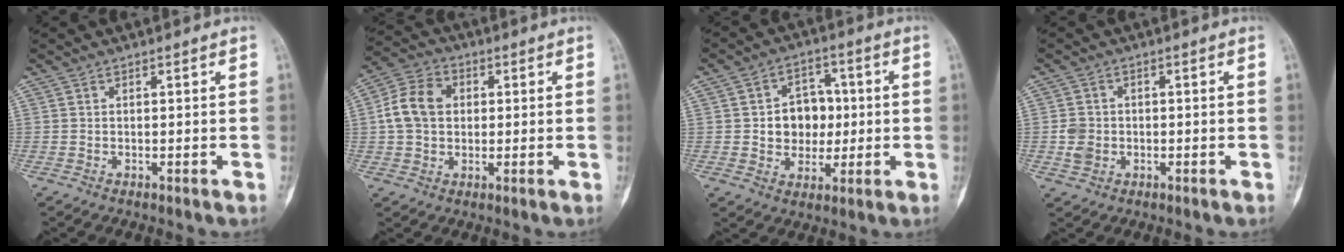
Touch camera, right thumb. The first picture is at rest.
{"total": 9.2, "force": [1.0, 7.2, 5.8], "torque": [-0.098, 0.021, 0.010]}
{"total": 9.4, "force": [0.4, 7.7, 5.4], "torque": [-0.031, 0.011, 0.008]}
{"total": 3.6, "force": [-0.5, 3.1, 1.8], "torque": [-0.024, 0.006, -0.006]}